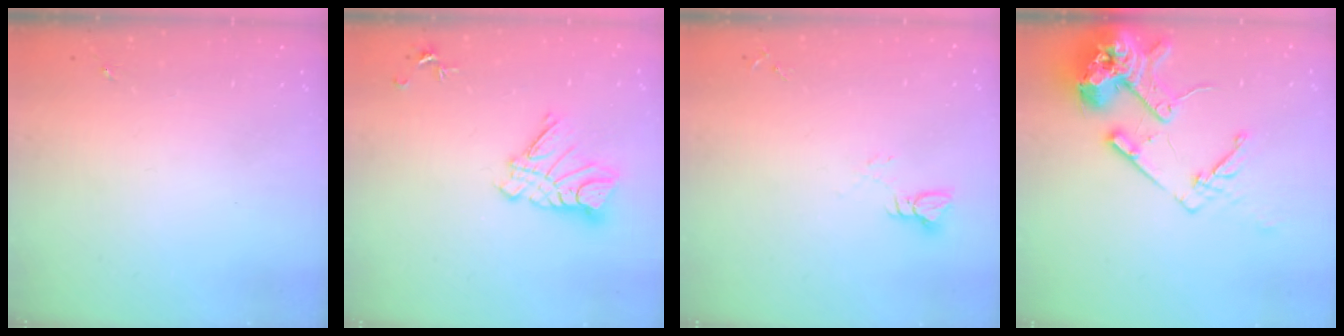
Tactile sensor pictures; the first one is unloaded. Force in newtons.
{"total": 11.1, "press": 11.0, "slide": 1.1}
{"total": 3.8, "press": 3.8, "slide": 0.5}
{"total": 17.0, "press": 16.8, "slide": 2.4}